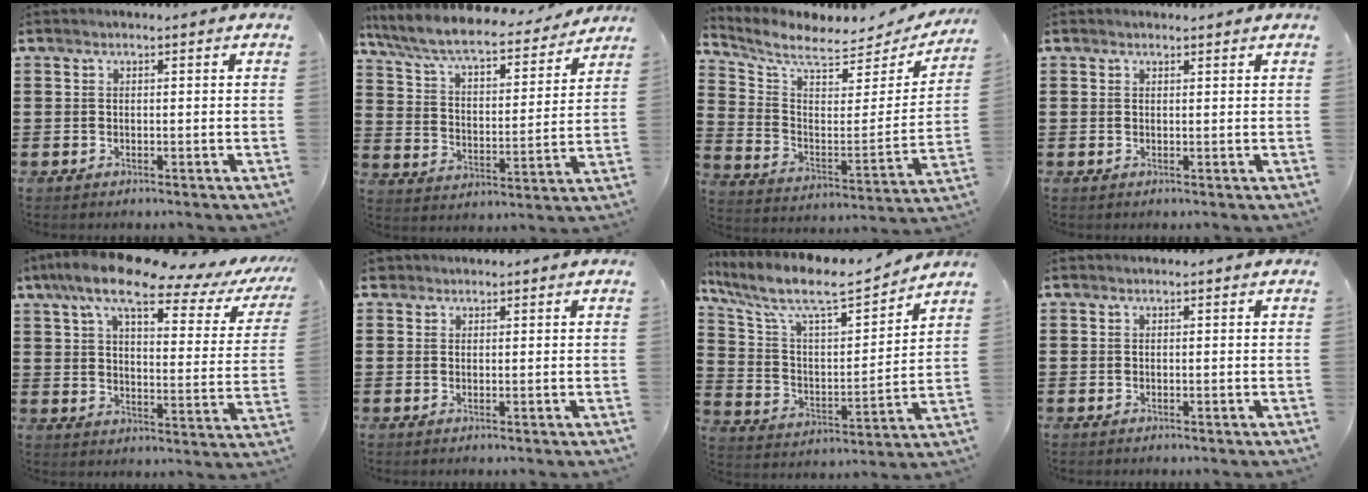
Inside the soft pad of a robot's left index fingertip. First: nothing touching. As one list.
[{"total": 8.2, "force": [7.4, 1.0, 3.4], "torque": [-0.098, -0.042, 0.125]}, {"total": 6.7, "force": [5.8, 1.7, 2.9], "torque": [-0.088, -0.043, 0.098]}, {"total": 0.7, "force": [0.6, 0.1, 0.1], "torque": [-0.005, -0.001, 0.013]}, {"total": 11.8, "force": [8.5, 2.7, 7.7], "torque": [-0.165, -0.033, 0.141]}, {"total": 1.2, "force": [0.9, 0.8, 0.2], "torque": [-0.008, 0.006, 0.018]}, {"total": 9.2, "force": [7.5, 2.0, 4.9], "torque": [-0.130, -0.047, 0.125]}, {"total": 0.0}]